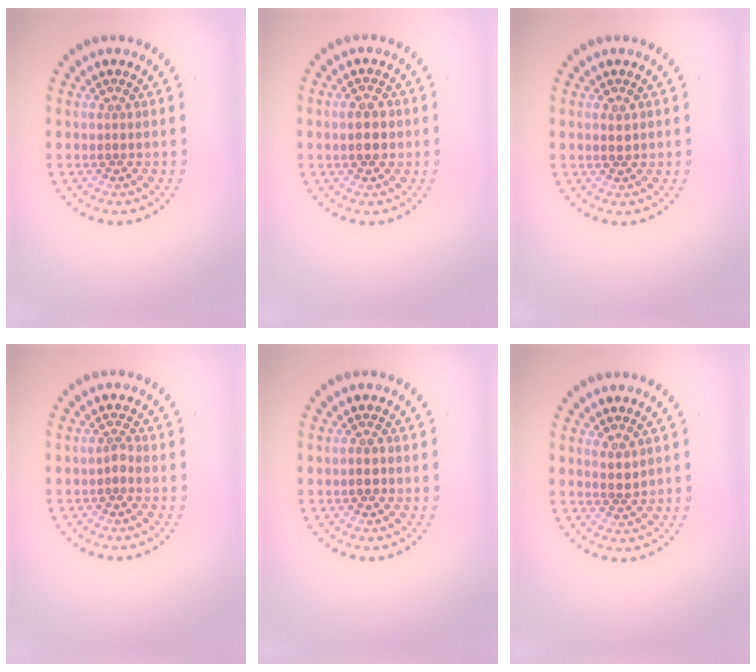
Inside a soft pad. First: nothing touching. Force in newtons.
{"total": 2.6, "press": 2.6, "slide": 0.2}
{"total": 1.0, "press": 1.0, "slide": 0.1}
{"total": 0.9, "press": 0.7, "slide": 0.6}
{"total": 1.1, "press": 1.1, "slide": 0.4}
{"total": 1.4, "press": 1.1, "slide": 0.8}